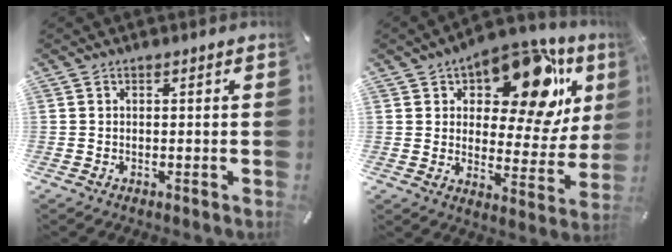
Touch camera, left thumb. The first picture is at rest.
{"total": 19.8, "force": [11.9, 9.6, 12.5], "torque": [-0.172, -0.083, 0.196]}